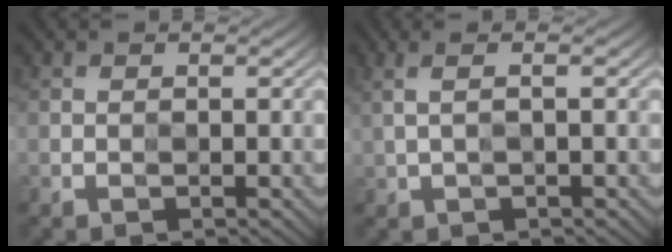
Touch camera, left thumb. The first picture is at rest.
{"total": 2.6, "force": [0.5, 0.7, 2.4], "torque": [-0.038, 0.003, 0.005]}